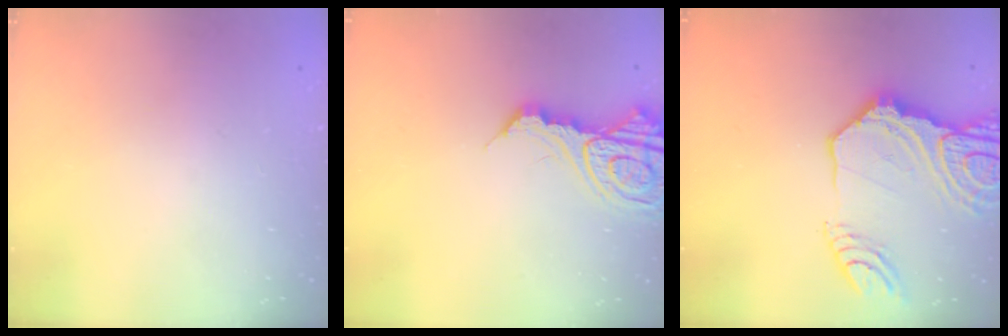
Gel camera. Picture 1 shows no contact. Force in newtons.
{"total": 14.3, "press": 14.2, "slide": 1.6}
{"total": 24.2, "press": 24.0, "slide": 2.6}